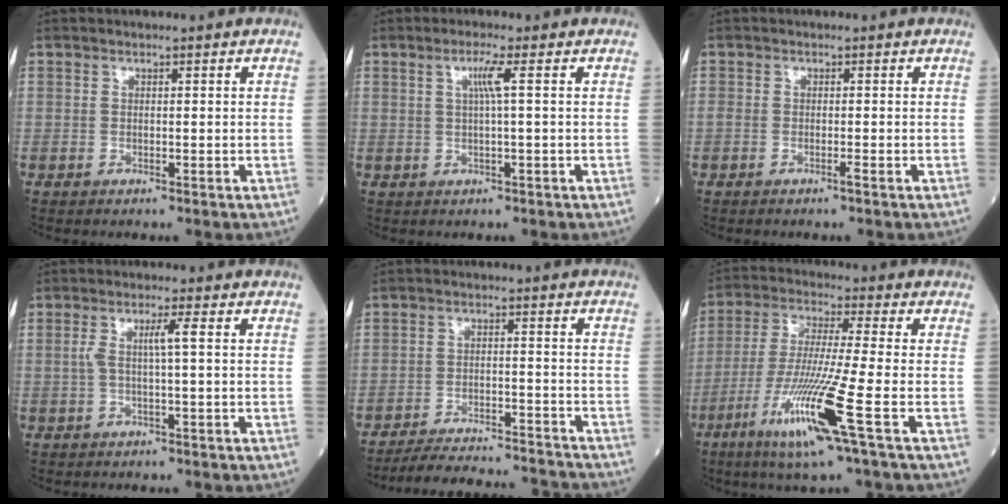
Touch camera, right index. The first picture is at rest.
{"total": 2.7, "force": [0.6, -0.6, 2.6], "torque": [-0.055, 0.003, 0.014]}
{"total": 1.0, "force": [-0.7, 0.0, 0.7], "torque": [-0.017, 0.000, -0.012]}
{"total": 2.9, "force": [0.3, -0.3, 2.9], "torque": [-0.059, 0.009, 0.008]}
{"total": 15.0, "force": [-14.5, 1.0, 3.8], "torque": [-0.062, 0.001, -0.203]}
{"total": 13.4, "force": [-5.8, -1.4, 12.0], "torque": [-0.247, -0.032, -0.111]}